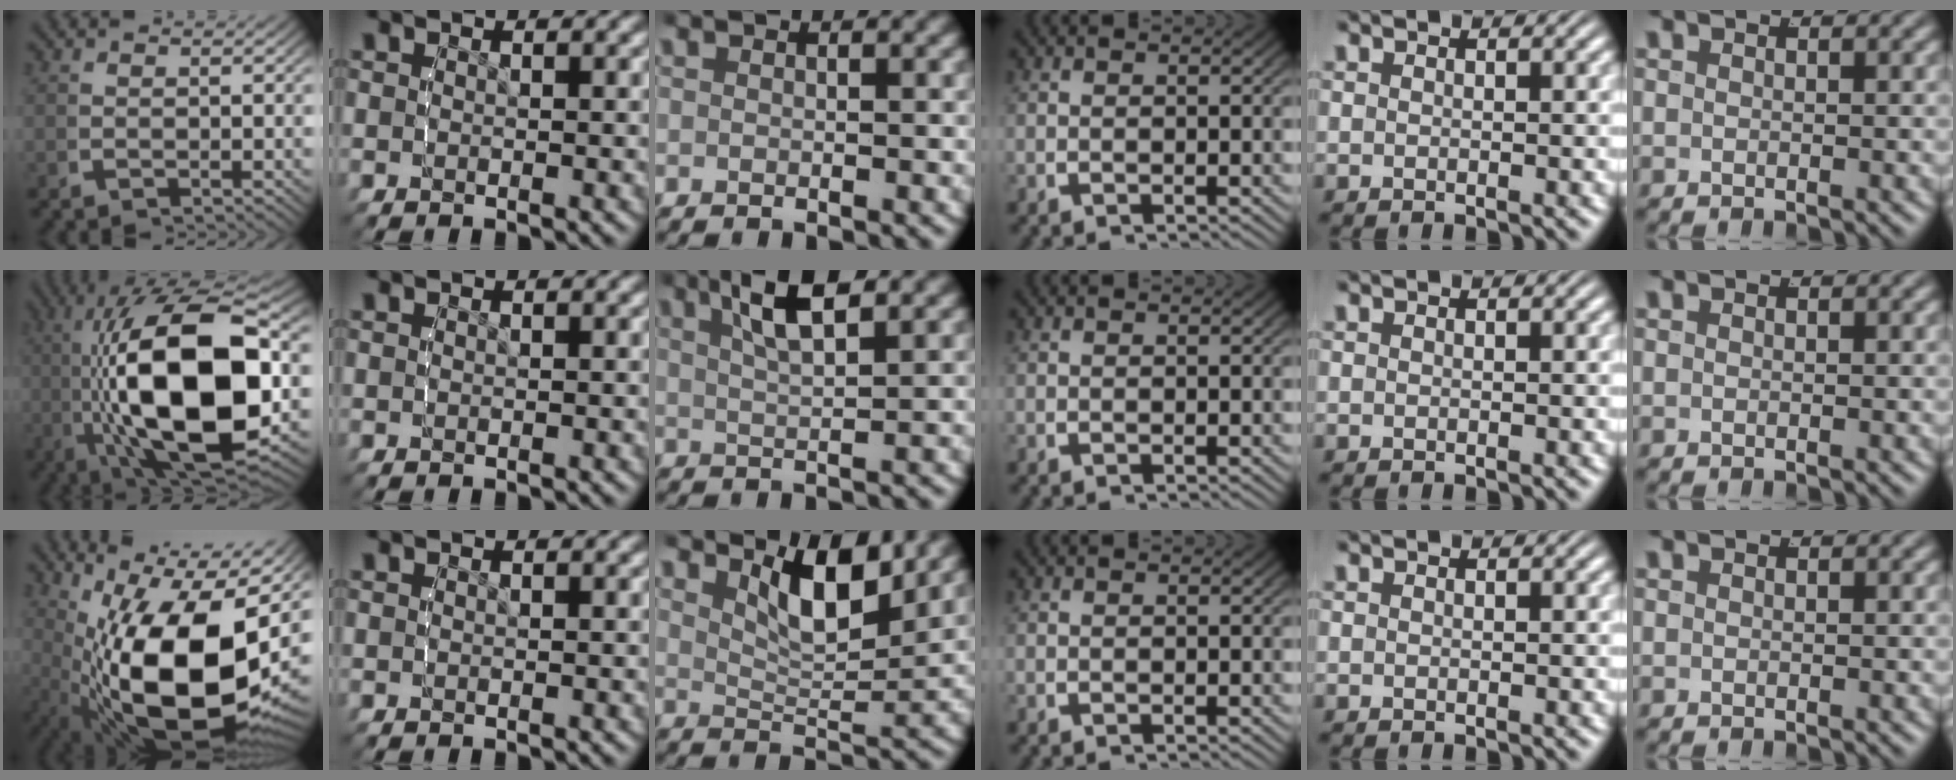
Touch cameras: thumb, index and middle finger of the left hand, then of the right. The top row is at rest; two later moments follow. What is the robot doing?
{"motion": "lift_and_place", "object": "glue stick"}